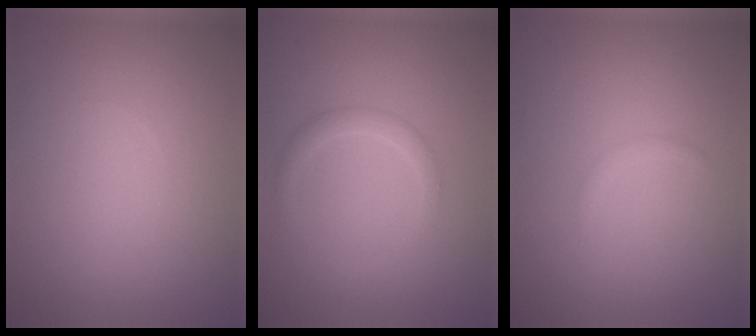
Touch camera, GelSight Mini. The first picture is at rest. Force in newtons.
{"total": 1.5, "press": 1.5, "slide": 0.0}
{"total": 0.5, "press": 0.5, "slide": 0.1}